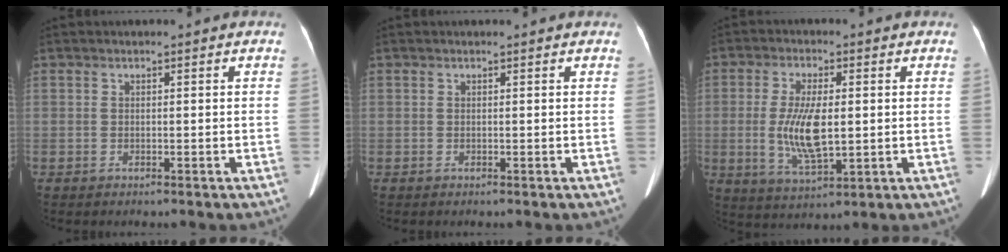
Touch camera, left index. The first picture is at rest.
{"total": 0.8, "force": [0.8, 0.0, 0.2], "torque": [-0.007, 0.004, 0.008]}
{"total": 8.6, "force": [-0.1, 2.5, 8.2], "torque": [-0.172, -0.009, 0.005]}